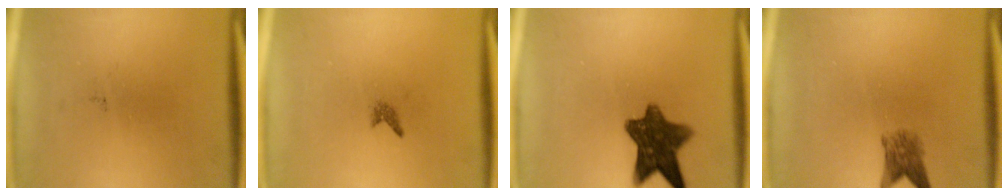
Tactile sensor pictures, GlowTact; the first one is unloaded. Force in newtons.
{"total": 0.7}
{"total": 10.0}
{"total": 3.3}